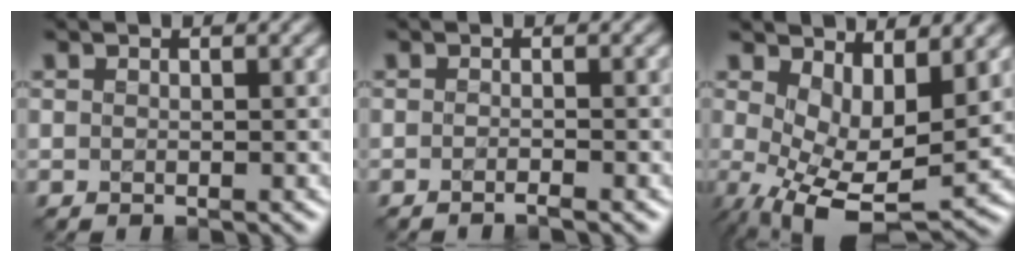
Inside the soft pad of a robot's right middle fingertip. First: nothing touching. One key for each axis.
{"total": 0.9, "fx": -0.6, "fy": 0.0, "fz": 0.6, "tx": -0.008, "ty": -0.002, "tz": -0.014}
{"total": 8.7, "fx": 0.4, "fy": 4.3, "fz": 7.6, "tx": -0.146, "ty": -0.021, "tz": 0.016}